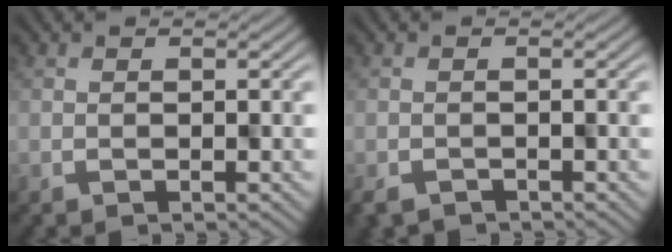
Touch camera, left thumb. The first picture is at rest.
{"total": 2.5, "force": [-2.1, 1.1, 0.7], "torque": [-0.013, -0.009, -0.036]}